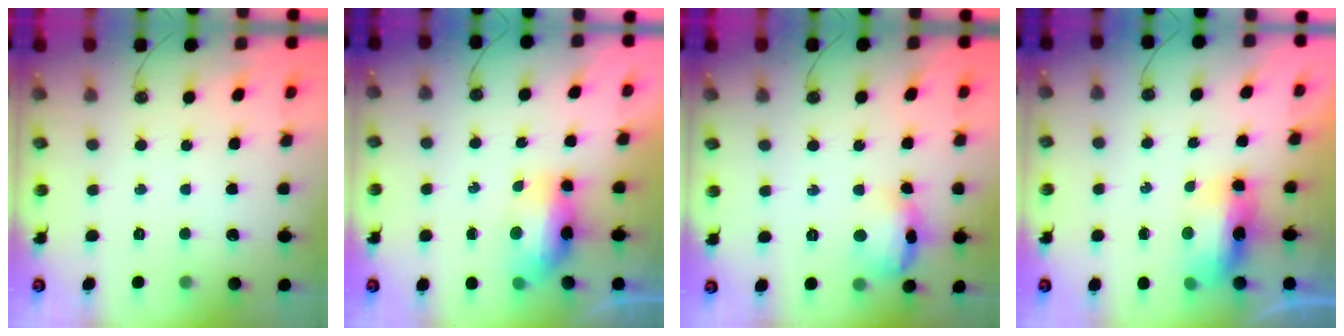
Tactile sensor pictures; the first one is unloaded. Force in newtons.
{"total": 9.0, "press": 8.8, "slide": 1.6}
{"total": 12.8, "press": 12.7, "slide": 1.3}
{"total": 8.4, "press": 8.4, "slide": 0.7}